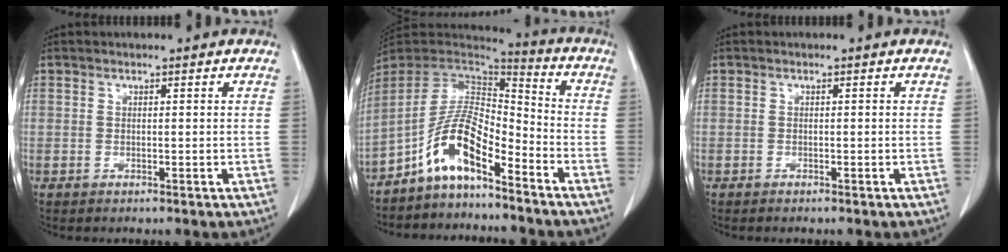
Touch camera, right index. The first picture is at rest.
{"total": 10.2, "force": [-6.5, 2.9, 7.3], "torque": [-0.149, 0.023, -0.123]}
{"total": 0.5, "force": [-0.4, 0.0, 0.3], "torque": [-0.010, -0.001, -0.008]}